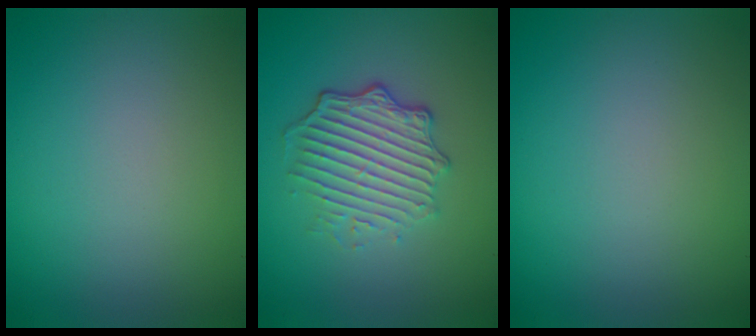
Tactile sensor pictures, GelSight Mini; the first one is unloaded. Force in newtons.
{"total": 5.0, "press": 3.5, "slide": 3.5}
{"total": 0.0}